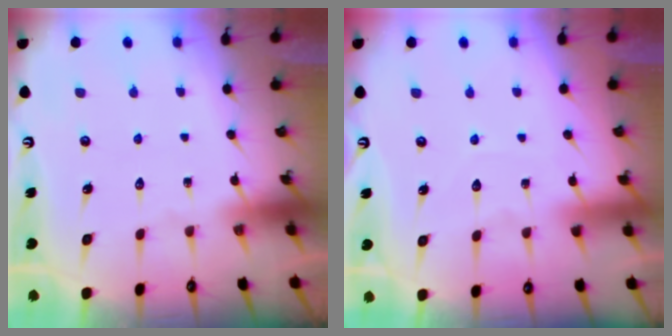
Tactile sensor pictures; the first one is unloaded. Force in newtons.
{"total": 3.8, "press": 3.8, "slide": 0.4}